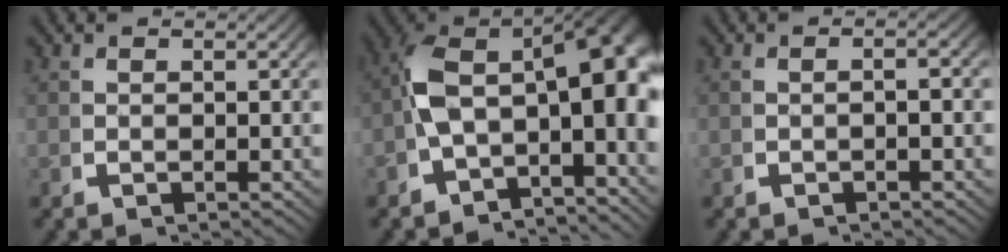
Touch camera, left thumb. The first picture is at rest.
{"total": 14.1, "force": [-1.1, 9.2, 10.7], "torque": [-0.173, -0.022, -0.018]}
{"total": 1.2, "force": [-0.7, 0.1, 1.0], "torque": [-0.018, 0.005, -0.012]}